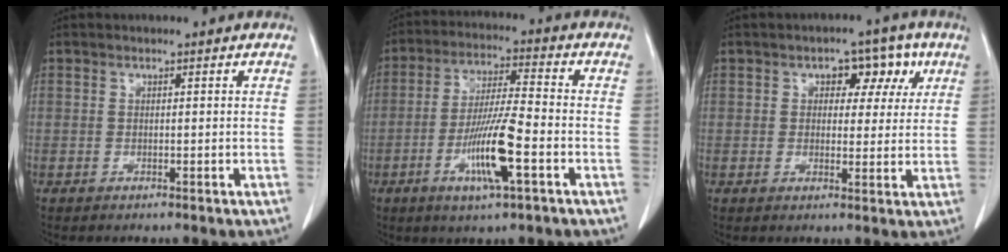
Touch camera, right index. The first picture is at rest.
{"total": 11.3, "force": [-4.2, 1.0, 10.5], "torque": [-0.200, -0.010, -0.076]}
{"total": 7.7, "force": [2.8, 4.6, 5.5], "torque": [-0.071, 0.029, 0.041]}